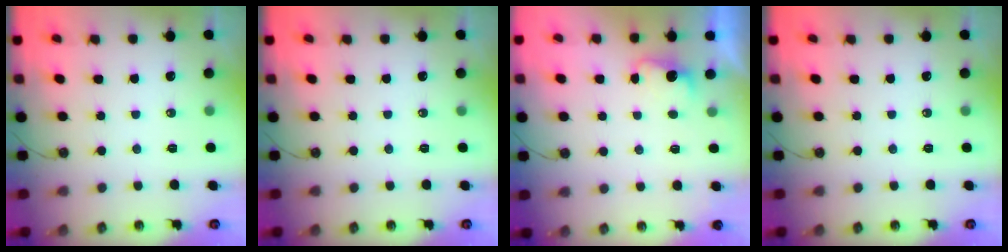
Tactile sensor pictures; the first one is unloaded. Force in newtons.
{"total": 0.0}
{"total": 2.8, "press": 2.7, "slide": 0.9}
{"total": 0.0}